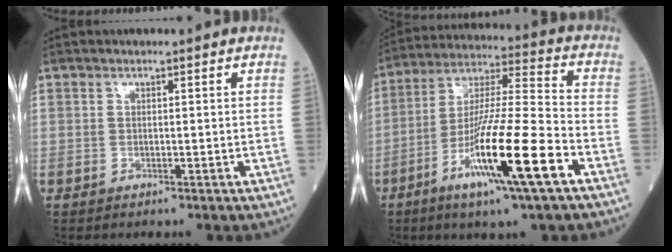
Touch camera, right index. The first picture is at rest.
{"total": 15.6, "force": [-6.9, -0.1, 14.0], "torque": [-0.269, -0.022, -0.123]}